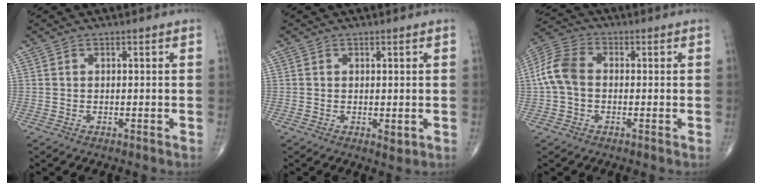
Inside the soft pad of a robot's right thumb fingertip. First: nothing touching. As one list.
[{"total": 1.6, "force": [-0.1, 0.7, 1.4], "torque": [-0.022, -0.007, 0.000]}, {"total": 7.2, "force": [-0.2, 4.9, 5.3], "torque": [-0.114, 0.020, -0.013]}]